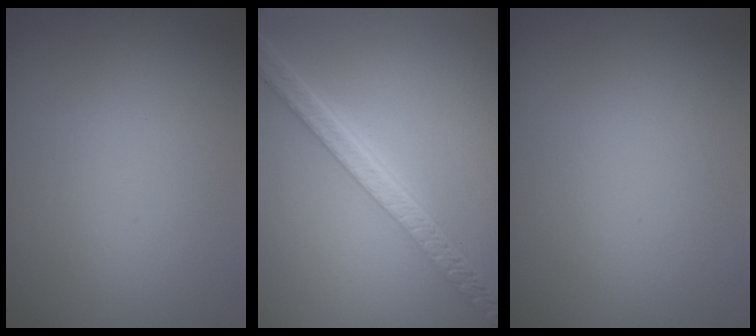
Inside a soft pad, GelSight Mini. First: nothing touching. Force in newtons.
{"total": 5.8, "press": 4.5, "slide": 3.6}
{"total": 0.0}